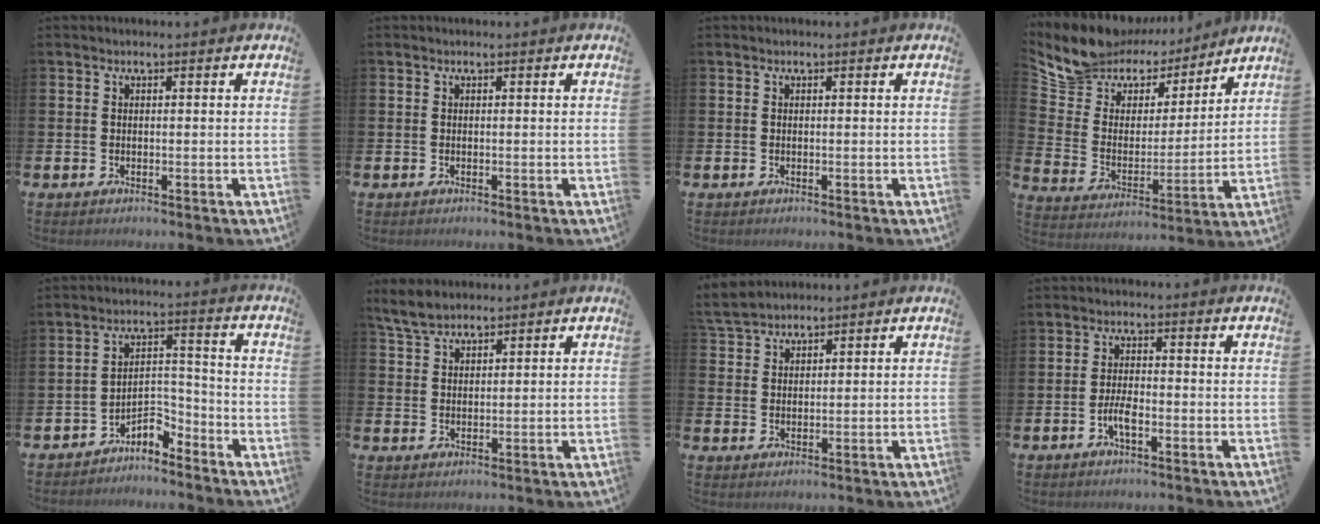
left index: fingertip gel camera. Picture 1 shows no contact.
{"total": 0.0}
{"total": 0.0}
{"total": 10.3, "force": [9.0, 4.9, 0.4], "torque": [-0.065, -0.073, 0.161]}
{"total": 4.7, "force": [-4.3, 1.3, 1.4], "torque": [-0.026, 0.007, -0.089]}
{"total": 4.3, "force": [4.0, 1.2, 1.2], "torque": [-0.029, -0.009, 0.072]}
{"total": 3.6, "force": [3.6, 0.7, 0.1], "torque": [-0.007, -0.011, 0.066]}
{"total": 2.9, "force": [-1.2, 1.0, 2.4], "torque": [-0.052, 0.001, -0.024]}